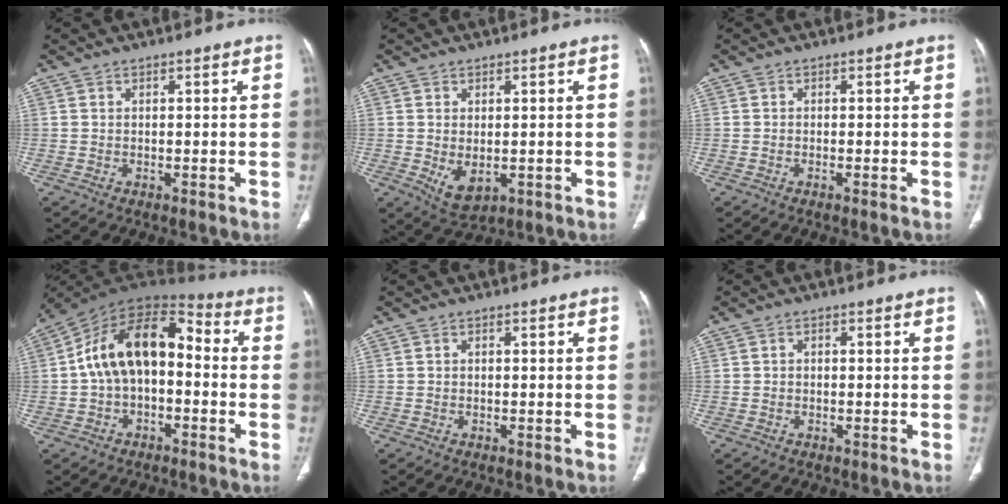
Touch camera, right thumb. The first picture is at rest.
{"total": 5.1, "force": [-0.8, 3.0, 4.0], "torque": [-0.066, -0.010, 0.003]}
{"total": 0.7, "force": [-0.4, 0.0, 0.6], "torque": [-0.014, -0.001, -0.007]}
{"total": 15.7, "force": [-0.4, 9.6, 12.4], "torque": [-0.188, 0.056, -0.019]}
{"total": 0.0}
{"total": 0.7, "force": [-0.1, 0.6, 0.4], "torque": [-0.002, 0.003, -0.005]}